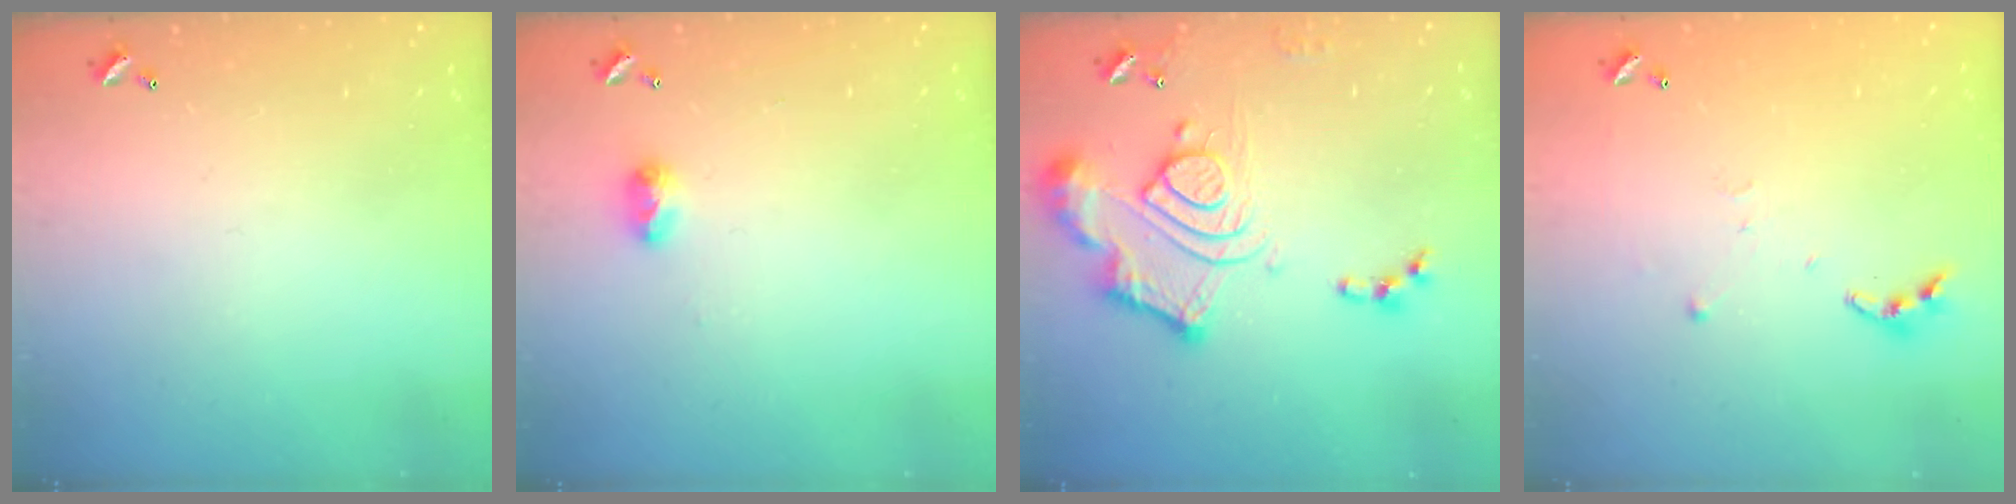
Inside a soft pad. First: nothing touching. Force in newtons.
{"total": 4.1, "press": 4.1, "slide": 0.5}
{"total": 16.2, "press": 16.1, "slide": 1.9}
{"total": 3.8, "press": 3.8, "slide": 0.4}